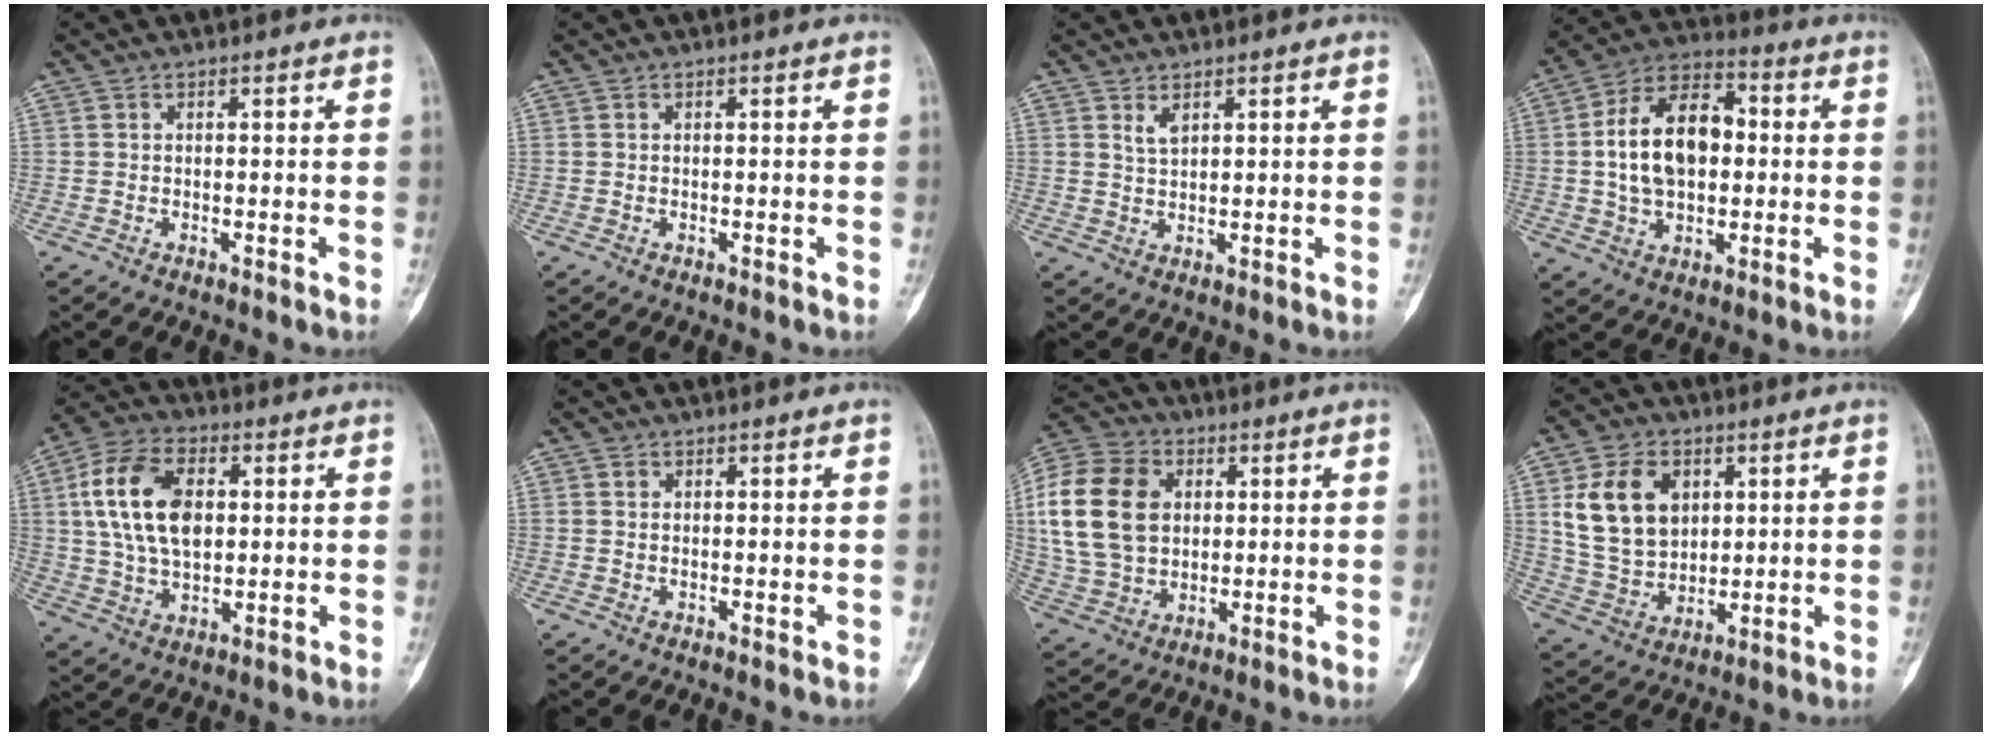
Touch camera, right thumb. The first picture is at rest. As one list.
[{"total": 0.0}, {"total": 2.2, "force": [1.4, 1.0, 1.4], "torque": [-0.023, -0.009, 0.032]}, {"total": 15.9, "force": [0.8, 10.1, 12.3], "torque": [-0.188, 0.025, 0.007]}, {"total": 15.4, "force": [2.8, 9.4, 11.8], "torque": [-0.206, 0.005, 0.050]}, {"total": 0.9, "force": [0.3, 0.8, 0.4], "torque": [-0.001, 0.002, 0.004]}, {"total": 18.5, "force": [3.3, 13.7, 11.9], "torque": [-0.216, 0.007, 0.063]}, {"total": 14.4, "force": [4.3, 10.5, 9.0], "torque": [-0.134, -0.013, 0.092]}]